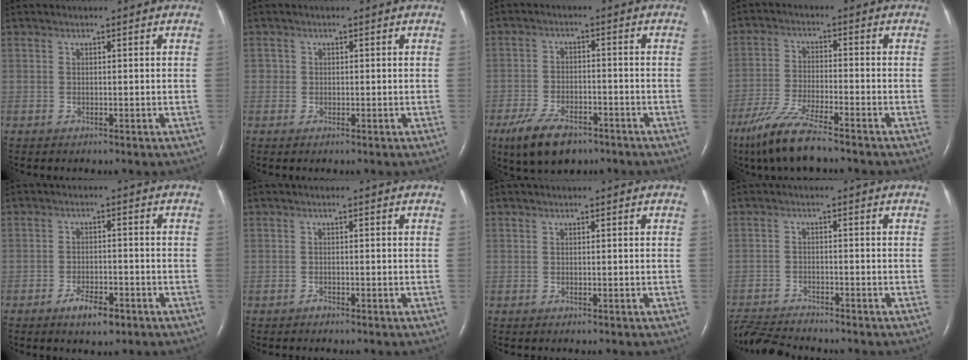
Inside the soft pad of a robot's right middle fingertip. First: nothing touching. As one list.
[{"total": 0.9, "force": [-0.1, 0.9, 0.0], "torque": [0.003, 0.005, -0.004]}, {"total": 8.4, "force": [-5.7, 3.6, 5.0], "torque": [-0.104, -0.010, -0.096]}, {"total": 9.0, "force": [-7.0, 0.6, 5.7], "torque": [-0.123, -0.030, -0.134]}, {"total": 5.0, "force": [-3.2, 1.4, 3.5], "torque": [-0.070, -0.003, -0.052]}, {"total": 0.6, "force": [-0.5, 0.2, 0.1], "torque": [-0.005, -0.001, -0.010]}, {"total": 0.0}, {"total": 7.0, "force": [-6.9, 0.3, 1.6], "torque": [-0.029, -0.016, -0.121]}]